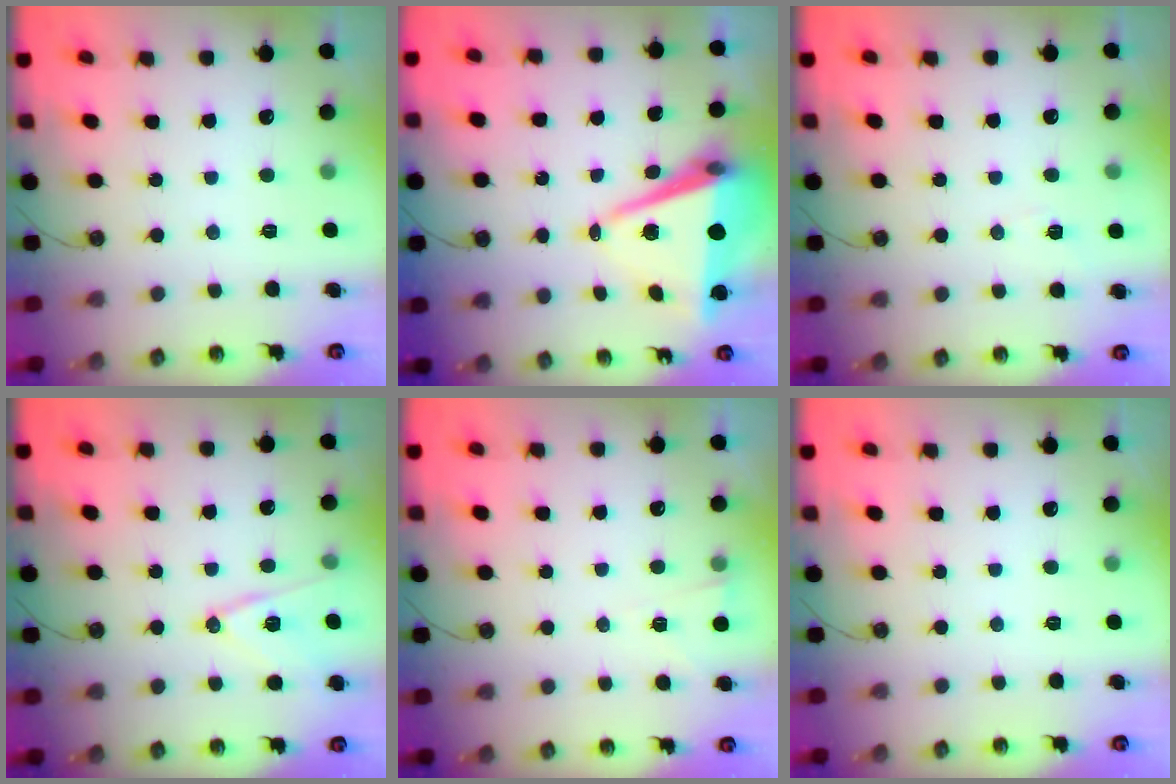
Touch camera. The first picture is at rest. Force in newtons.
{"total": 10.1, "press": 9.2, "slide": 4.1}
{"total": 3.5, "press": 3.1, "slide": 1.6}
{"total": 12.1, "press": 11.5, "slide": 3.7}
{"total": 2.7, "press": 2.1, "slide": 1.6}
{"total": 0.0}